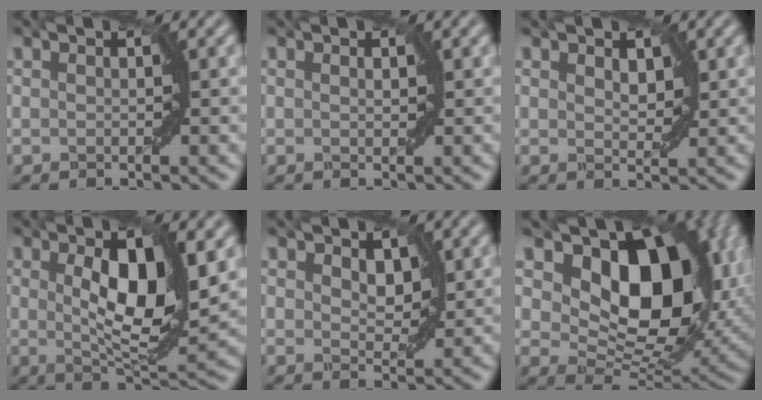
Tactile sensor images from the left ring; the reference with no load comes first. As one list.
[{"total": 0.6, "force": [0.3, 0.3, 0.4], "torque": [-0.003, 0.000, 0.006]}, {"total": 1.9, "force": [0.9, 1.1, 1.2], "torque": [-0.019, -0.002, 0.018]}, {"total": 8.1, "force": [1.3, 3.1, 7.4], "torque": [-0.124, -0.007, 0.025]}, {"total": 2.3, "force": [1.0, 1.5, 1.5], "torque": [-0.028, -0.004, 0.018]}, {"total": 14.9, "force": [4.5, 9.5, 10.6], "torque": [-0.142, -0.008, 0.088]}]